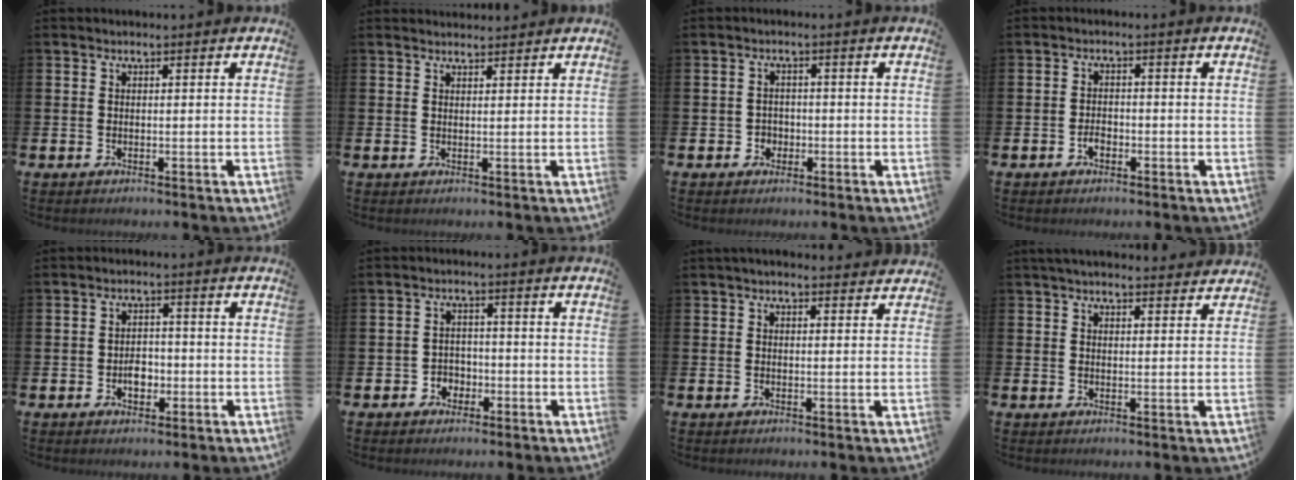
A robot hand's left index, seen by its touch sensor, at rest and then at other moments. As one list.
[{"total": 1.5, "force": [1.5, 0.3, 0.0], "torque": [0.005, -0.005, 0.026]}, {"total": 1.9, "force": [-0.7, 1.7, 0.2], "torque": [-0.005, 0.004, -0.019]}, {"total": 1.7, "force": [-0.9, 1.1, 1.0], "torque": [-0.015, 0.000, -0.018]}, {"total": 2.9, "force": [-0.8, 2.0, 1.9], "torque": [-0.023, 0.000, -0.020]}, {"total": 2.6, "force": [-1.5, 2.0, 0.5], "torque": [-0.020, 0.007, -0.035]}, {"total": 1.9, "force": [1.8, 0.2, 0.4], "torque": [-0.009, -0.004, 0.033]}, {"total": 3.3, "force": [3.1, 0.5, 0.8], "torque": [-0.020, -0.011, 0.057]}]